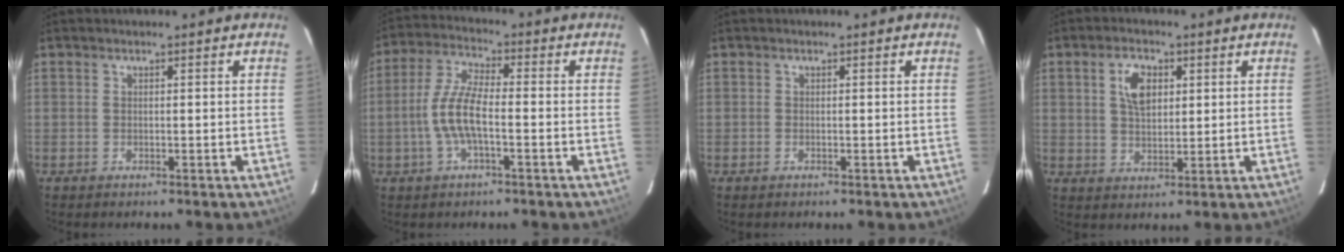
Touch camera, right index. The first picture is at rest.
{"total": 8.1, "force": [-2.1, 2.3, 7.5], "torque": [-0.161, 0.005, -0.041]}
{"total": 0.0}
{"total": 5.9, "force": [2.0, 3.4, 4.4], "torque": [-0.079, 0.011, 0.039]}